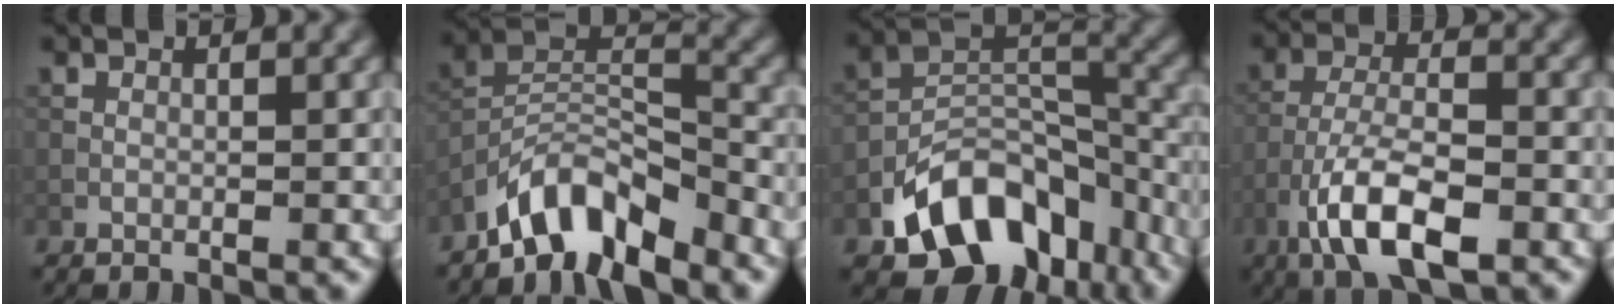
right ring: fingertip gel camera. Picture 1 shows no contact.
{"total": 6.9, "force": [-5.5, 2.4, 3.4], "torque": [-0.050, 0.006, -0.111]}
{"total": 11.0, "force": [-6.4, 6.6, 6.1], "torque": [-0.086, 0.002, -0.115]}
{"total": 7.7, "force": [-4.0, 2.9, 6.0], "torque": [-0.116, 0.002, -0.078]}